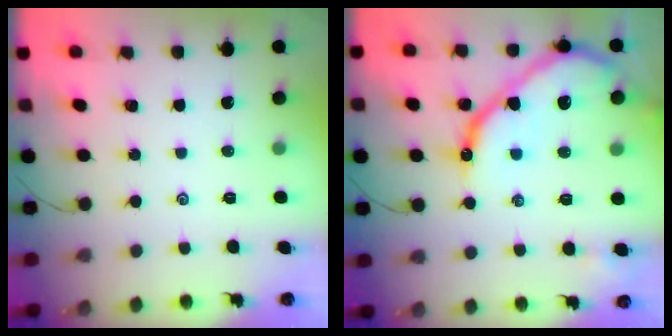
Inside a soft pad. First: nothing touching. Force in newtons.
{"total": 17.2, "press": 17.1, "slide": 1.6}